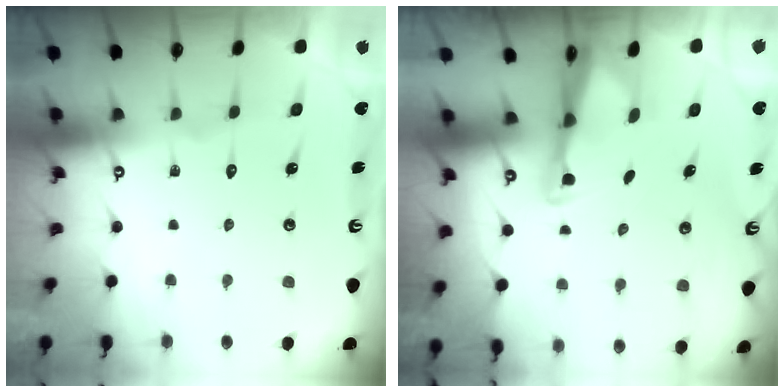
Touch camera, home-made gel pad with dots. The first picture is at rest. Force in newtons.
{"total": 2.7, "press": 2.7, "slide": 0.5}